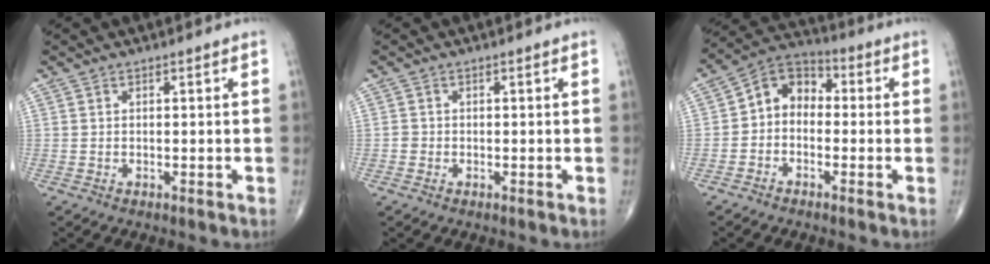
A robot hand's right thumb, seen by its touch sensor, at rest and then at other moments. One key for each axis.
{"total": 1.0, "fx": -0.3, "fy": 0.9, "fz": 0.2, "tx": 0.003, "ty": 0.004, "tz": -0.008}
{"total": 8.0, "fx": -0.7, "fy": 6.1, "fz": 5.0, "tx": -0.054, "ty": 0.034, "tz": -0.035}